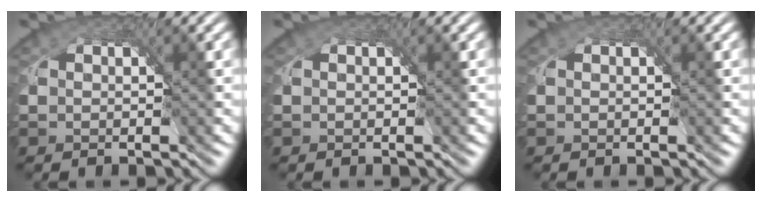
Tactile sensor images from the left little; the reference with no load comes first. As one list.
[{"total": 0.0}, {"total": 0.0}]